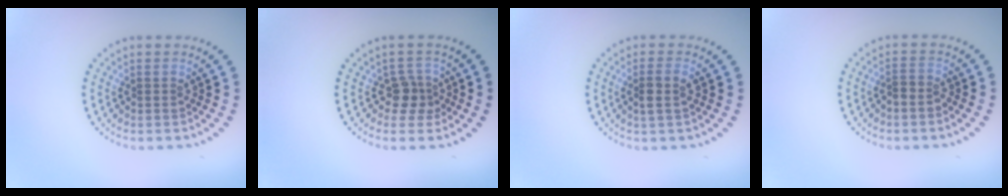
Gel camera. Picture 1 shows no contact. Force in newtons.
{"total": 2.2, "press": 1.9, "slide": 1.1}
{"total": 1.8, "press": 1.6, "slide": 0.9}
{"total": 1.2, "press": 0.8, "slide": 0.9}